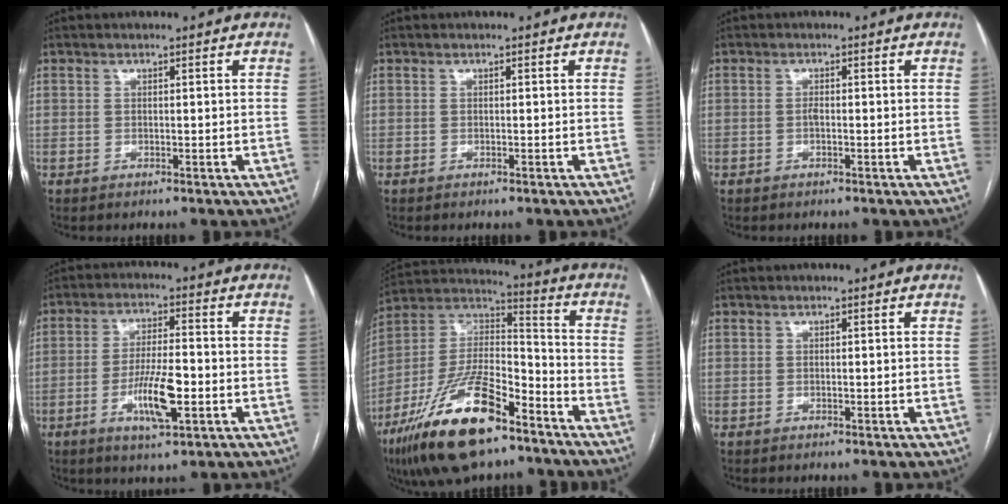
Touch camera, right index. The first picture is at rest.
{"total": 0.0}
{"total": 1.6, "force": [-0.4, 0.4, 1.5], "torque": [-0.033, 0.002, -0.006]}
{"total": 8.6, "force": [-2.7, 1.7, 8.0], "torque": [-0.153, -0.004, -0.044]}
{"total": 21.0, "force": [-13.4, 6.7, 14.8], "torque": [-0.297, -0.003, -0.239]}
{"total": 0.0}